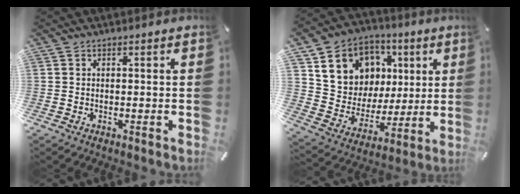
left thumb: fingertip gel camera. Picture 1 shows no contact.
{"total": 14.3, "force": [5.8, 12.6, 3.8], "torque": [-0.062, -0.038, 0.120]}